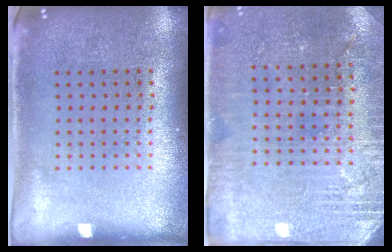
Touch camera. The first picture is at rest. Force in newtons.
{"total": 2.9, "press": 2.8, "slide": 0.6}